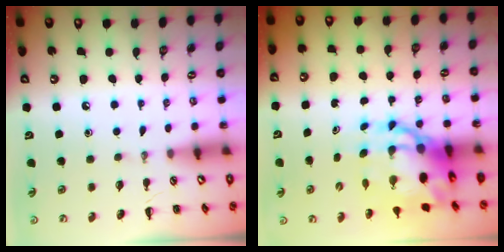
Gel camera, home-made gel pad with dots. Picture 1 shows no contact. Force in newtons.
{"total": 11.5, "press": 11.1, "slide": 2.9}